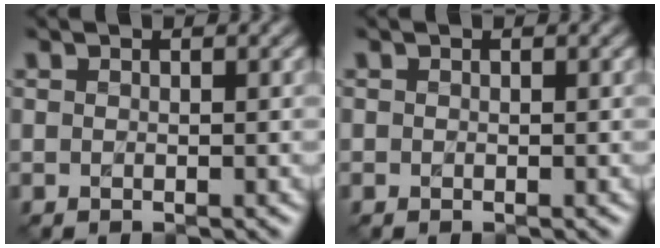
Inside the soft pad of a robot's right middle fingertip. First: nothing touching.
{"total": 0.0}